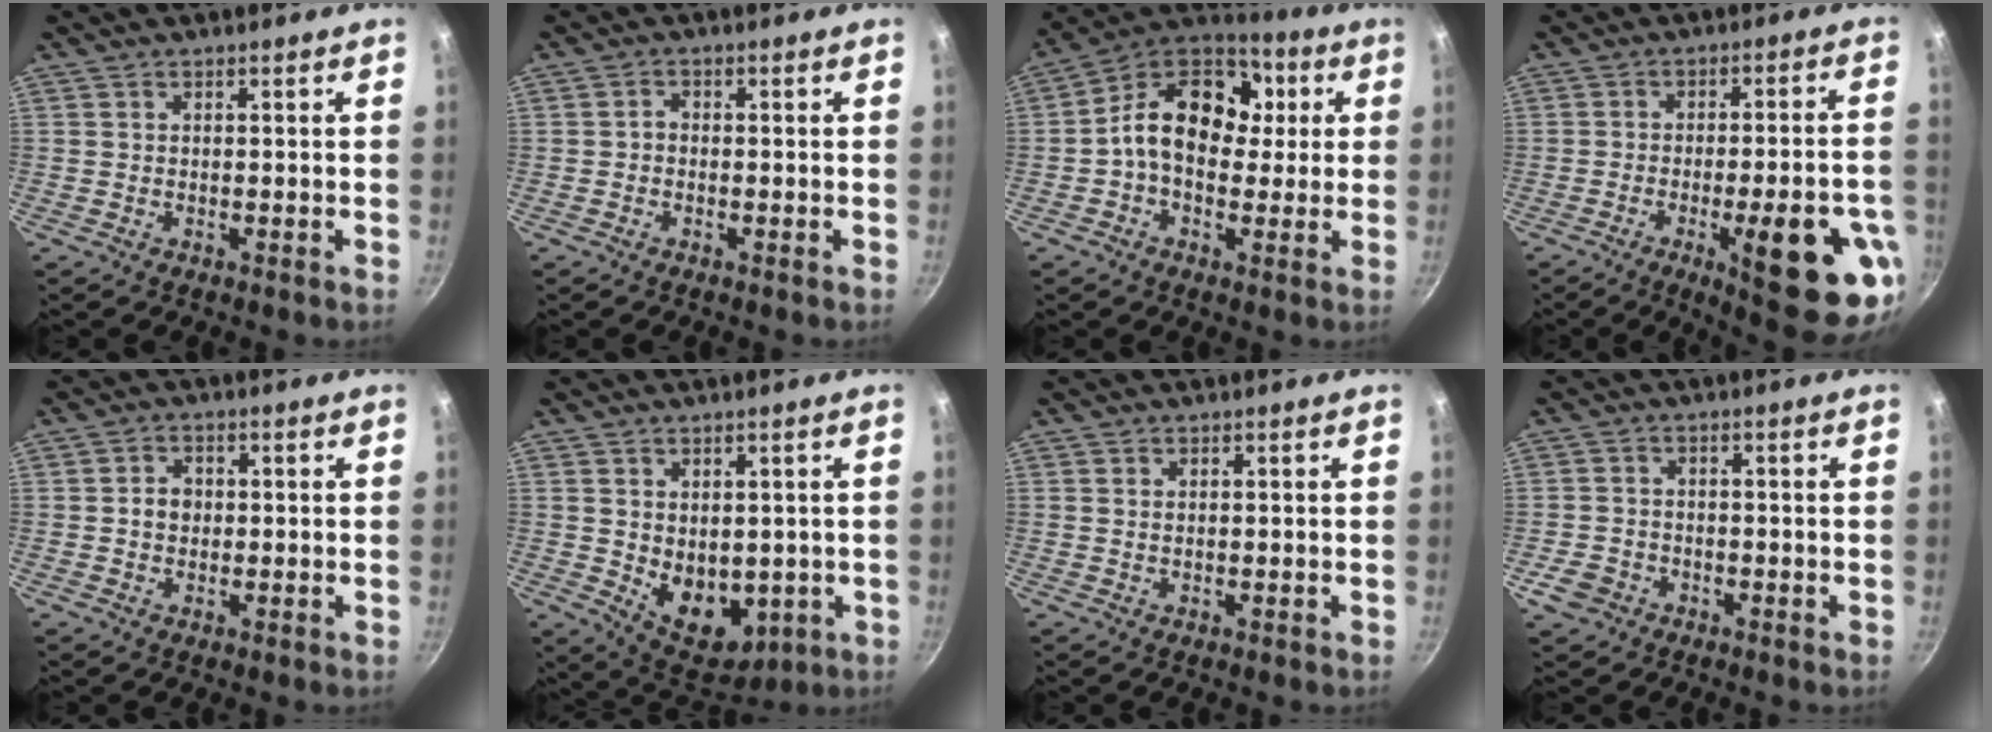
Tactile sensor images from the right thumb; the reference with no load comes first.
{"total": 1.3, "force": [-0.4, 1.0, 0.8], "torque": [-0.013, 0.008, -0.011]}
{"total": 16.1, "force": [1.4, 11.8, 10.8], "torque": [-0.131, 0.029, -0.002]}
{"total": 19.0, "force": [-6.8, 5.0, 17.0], "torque": [-0.195, 0.017, -0.083]}
{"total": 3.1, "force": [0.0, 2.6, 1.7], "torque": [-0.013, 0.008, -0.002]}
{"total": 10.2, "force": [-0.2, 7.2, 7.2], "torque": [-0.076, -0.024, 0.023]}
{"total": 0.7, "force": [0.3, 0.4, 0.5], "torque": [-0.009, 0.001, 0.006]}
{"total": 3.9, "force": [-1.7, 3.1, 1.6], "torque": [-0.032, 0.015, -0.027]}